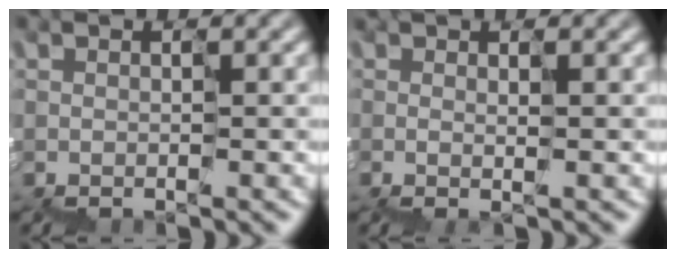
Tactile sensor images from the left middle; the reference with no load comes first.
{"total": 1.4, "force": [0.3, 0.7, 1.2], "torque": [-0.009, 0.003, 0.005]}